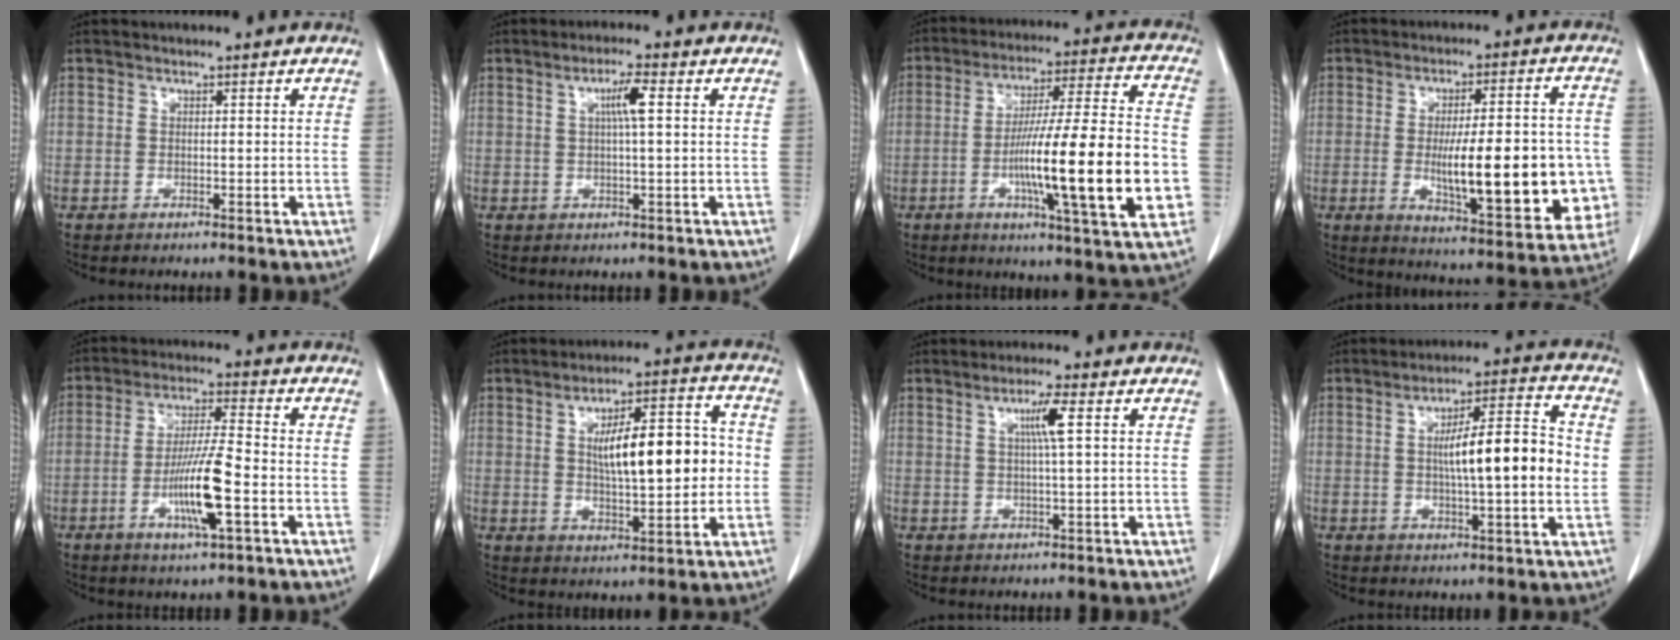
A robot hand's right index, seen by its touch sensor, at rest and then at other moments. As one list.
[{"total": 3.9, "force": [1.0, 0.2, 3.7], "torque": [-0.067, 0.005, 0.015]}, {"total": 20.9, "force": [-4.5, 0.8, 20.4], "torque": [-0.307, -0.006, -0.070]}, {"total": 19.8, "force": [-2.9, 4.9, 19.0], "torque": [-0.231, 0.008, -0.022]}, {"total": 10.5, "force": [-3.2, 0.6, 10.0], "torque": [-0.189, -0.010, -0.061]}, {"total": 13.8, "force": [0.8, 3.9, 13.2], "torque": [-0.205, 0.025, 0.018]}, {"total": 4.2, "force": [1.2, -0.5, 4.0], "torque": [-0.073, 0.000, 0.020]}, {"total": 12.9, "force": [0.4, 1.5, 12.8], "torque": [-0.201, 0.016, 0.001]}]